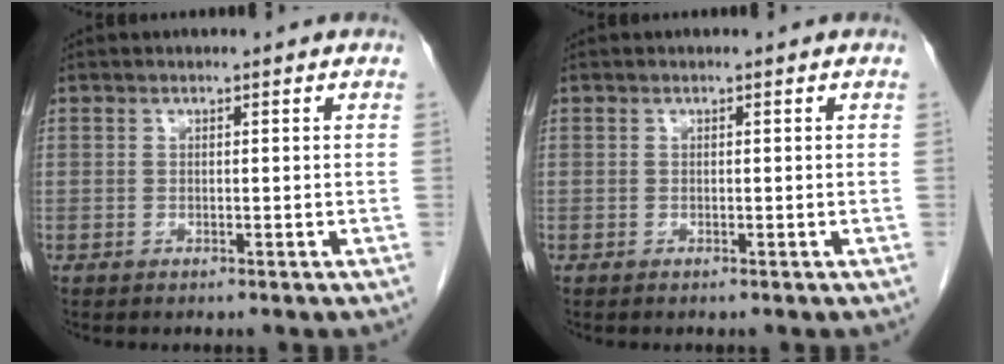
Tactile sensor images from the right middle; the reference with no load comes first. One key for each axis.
{"total": 0.0}